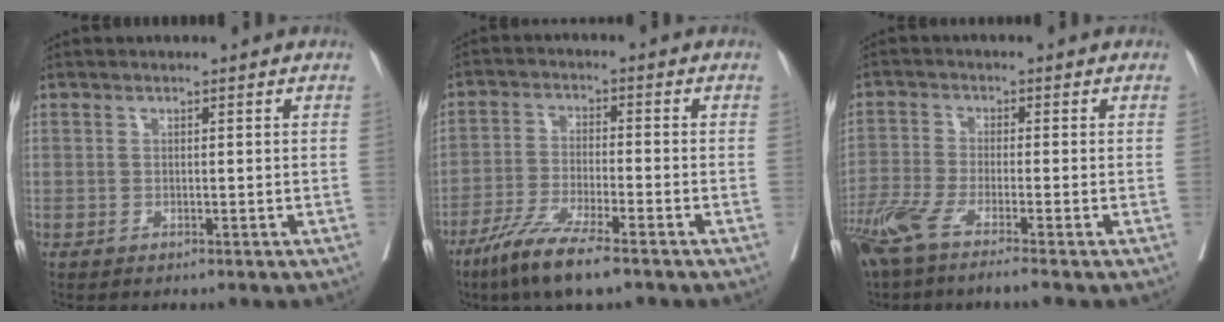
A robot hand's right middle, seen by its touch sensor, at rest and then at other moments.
{"total": 8.8, "force": [-6.1, 0.6, 6.3], "torque": [-0.128, -0.023, -0.115]}
{"total": 7.2, "force": [-5.2, -0.2, 5.0], "torque": [-0.095, -0.017, -0.101]}